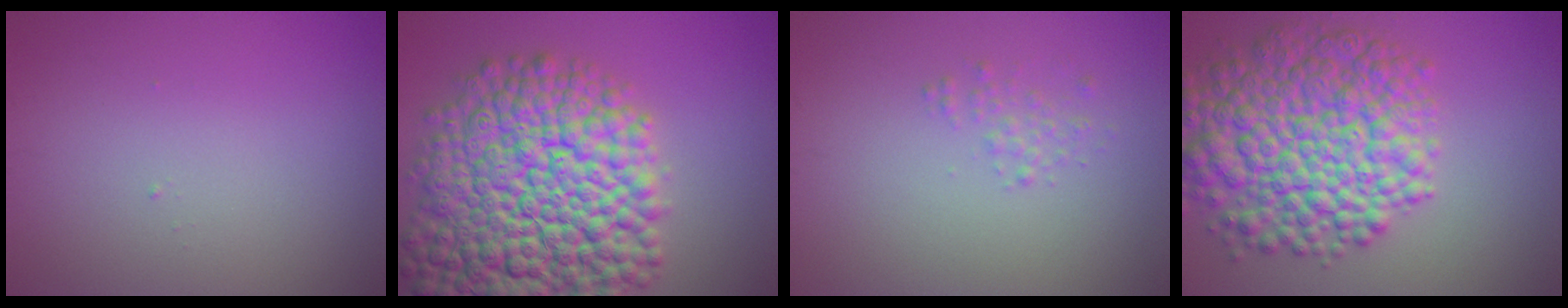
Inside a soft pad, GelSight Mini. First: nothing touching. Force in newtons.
{"total": 16.8, "press": 16.8, "slide": 0.7}
{"total": 0.9, "press": 0.9, "slide": 0.0}
{"total": 10.4, "press": 10.3, "slide": 0.3}